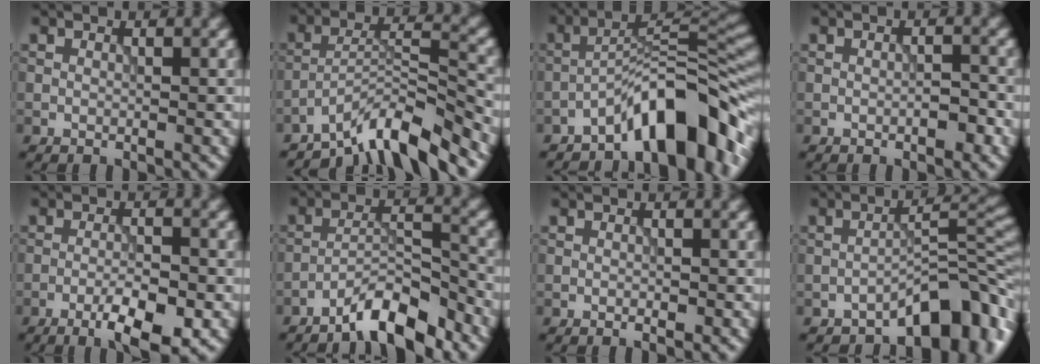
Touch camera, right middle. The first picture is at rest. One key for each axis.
{"total": 7.4, "fx": -6.1, "fy": 1.1, "fz": 4.1, "tx": -0.062, "ty": 0.005, "tz": -0.112}
{"total": 9.6, "fx": -6.0, "fy": 2.9, "fz": 6.9, "tx": -0.087, "ty": 0.021, "tz": -0.105}
{"total": 1.6, "fx": -0.7, "fy": 0.5, "fz": 1.4, "tx": -0.021, "ty": 0.002, "tz": -0.012}
{"total": 5.1, "fx": -2.8, "fy": 1.0, "fz": 4.2, "tx": -0.072, "ty": 0.000, "tz": -0.044}
{"total": 5.8, "fx": -4.6, "fy": 1.1, "fz": 3.4, "tx": -0.055, "ty": 0.009, "tz": -0.082}
{"total": 0.7, "fx": -0.3, "fy": 0.2, "fz": 0.6, "tx": -0.009, "ty": -0.001, "tz": -0.004}
{"total": 7.6, "fx": -5.0, "fy": 2.8, "fz": 5.0, "tx": -0.051, "ty": 0.016, "tz": -0.082}